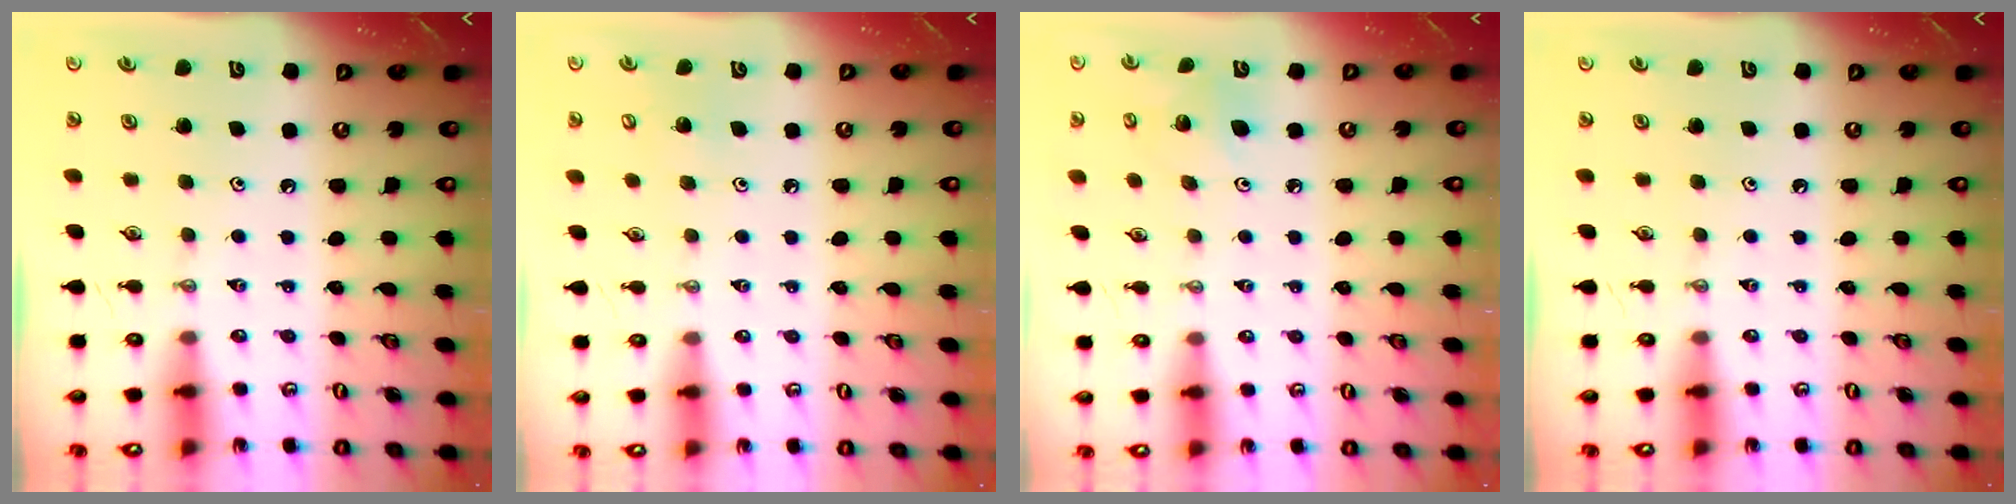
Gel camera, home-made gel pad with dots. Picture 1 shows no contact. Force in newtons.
{"total": 4.5, "press": 4.4, "slide": 0.4}
{"total": 7.0, "press": 6.8, "slide": 1.7}
{"total": 0.0}